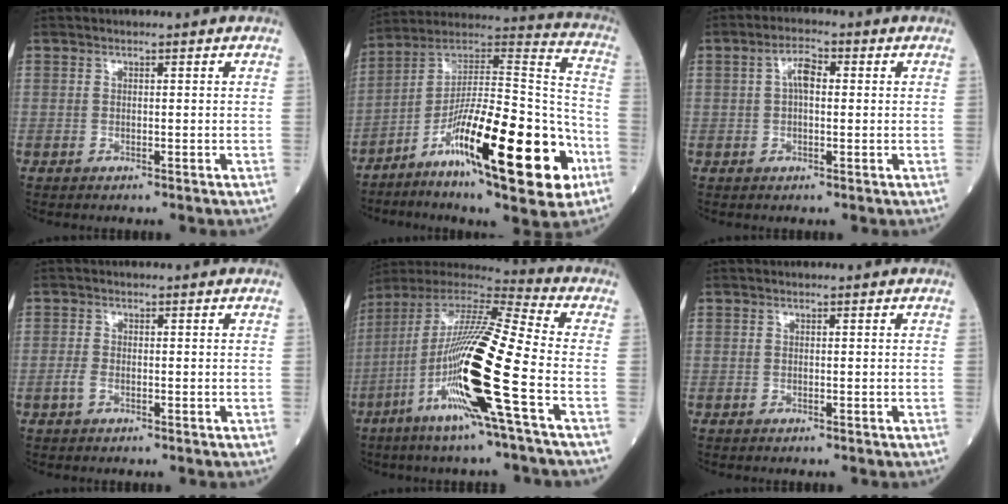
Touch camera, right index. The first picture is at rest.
{"total": 25.2, "force": [-10.6, 4.1, 22.5], "torque": [-0.329, 0.001, -0.168]}
{"total": 3.6, "force": [0.6, 1.5, 3.3], "torque": [-0.062, 0.016, 0.008]}
{"total": 1.5, "force": [-0.6, 0.8, 1.1], "torque": [-0.029, 0.001, -0.012]}
{"total": 20.7, "force": [-6.6, -0.2, 19.6], "torque": [-0.404, -0.029, -0.138]}
{"total": 0.0}